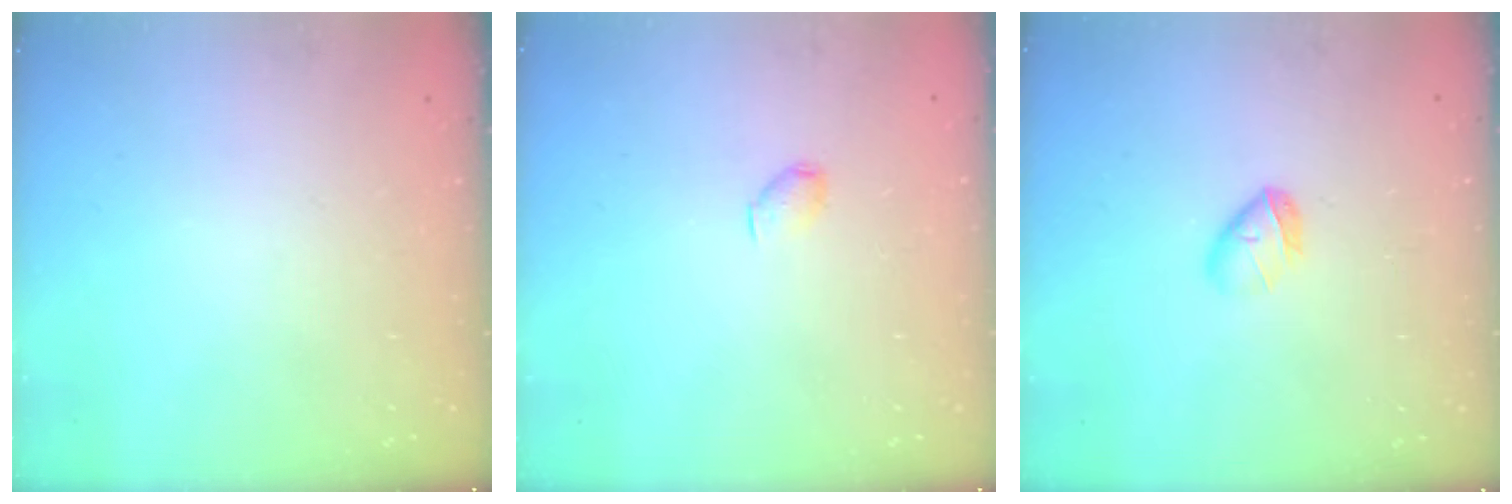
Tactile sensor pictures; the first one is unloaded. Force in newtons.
{"total": 3.1, "press": 3.1, "slide": 0.5}
{"total": 5.5, "press": 5.5, "slide": 0.8}